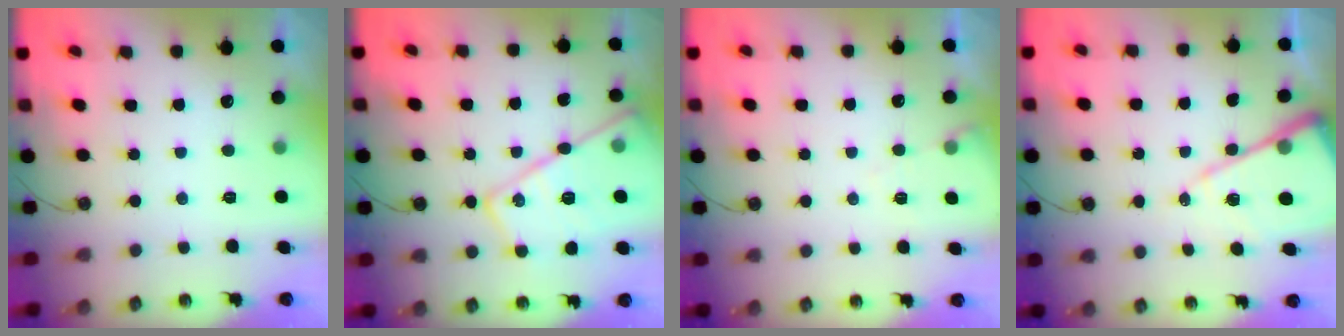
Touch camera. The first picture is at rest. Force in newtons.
{"total": 20.6, "press": 20.5, "slide": 1.7}
{"total": 5.3, "press": 5.3, "slide": 0.7}
{"total": 14.0, "press": 14.0, "slide": 1.4}